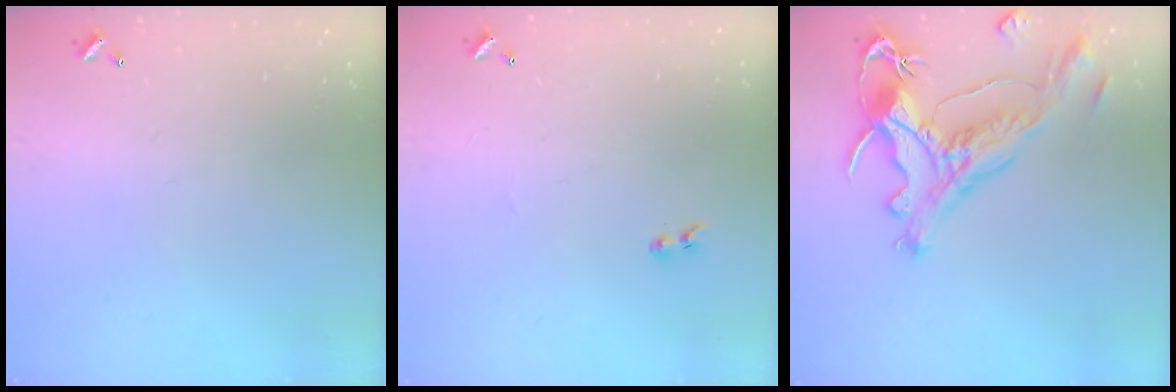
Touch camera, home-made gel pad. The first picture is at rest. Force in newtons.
{"total": 1.3, "press": 1.1, "slide": 0.7}
{"total": 2.1, "press": 1.6, "slide": 1.3}